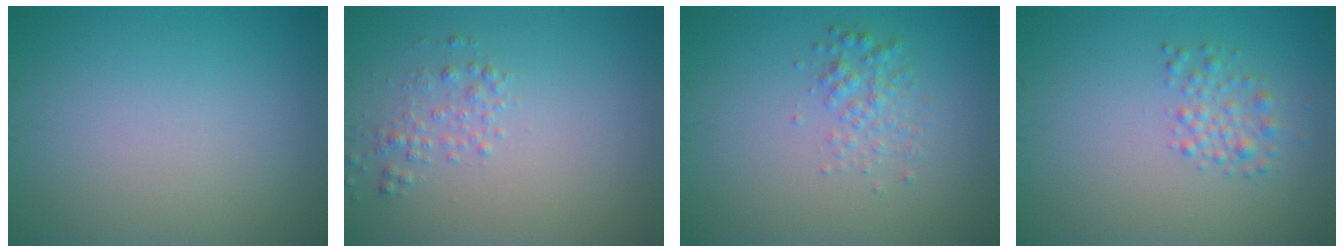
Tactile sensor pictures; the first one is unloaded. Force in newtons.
{"total": 1.6, "press": 1.6, "slide": 0.1}
{"total": 1.9, "press": 1.9, "slide": 0.0}
{"total": 1.9, "press": 1.9, "slide": 0.0}